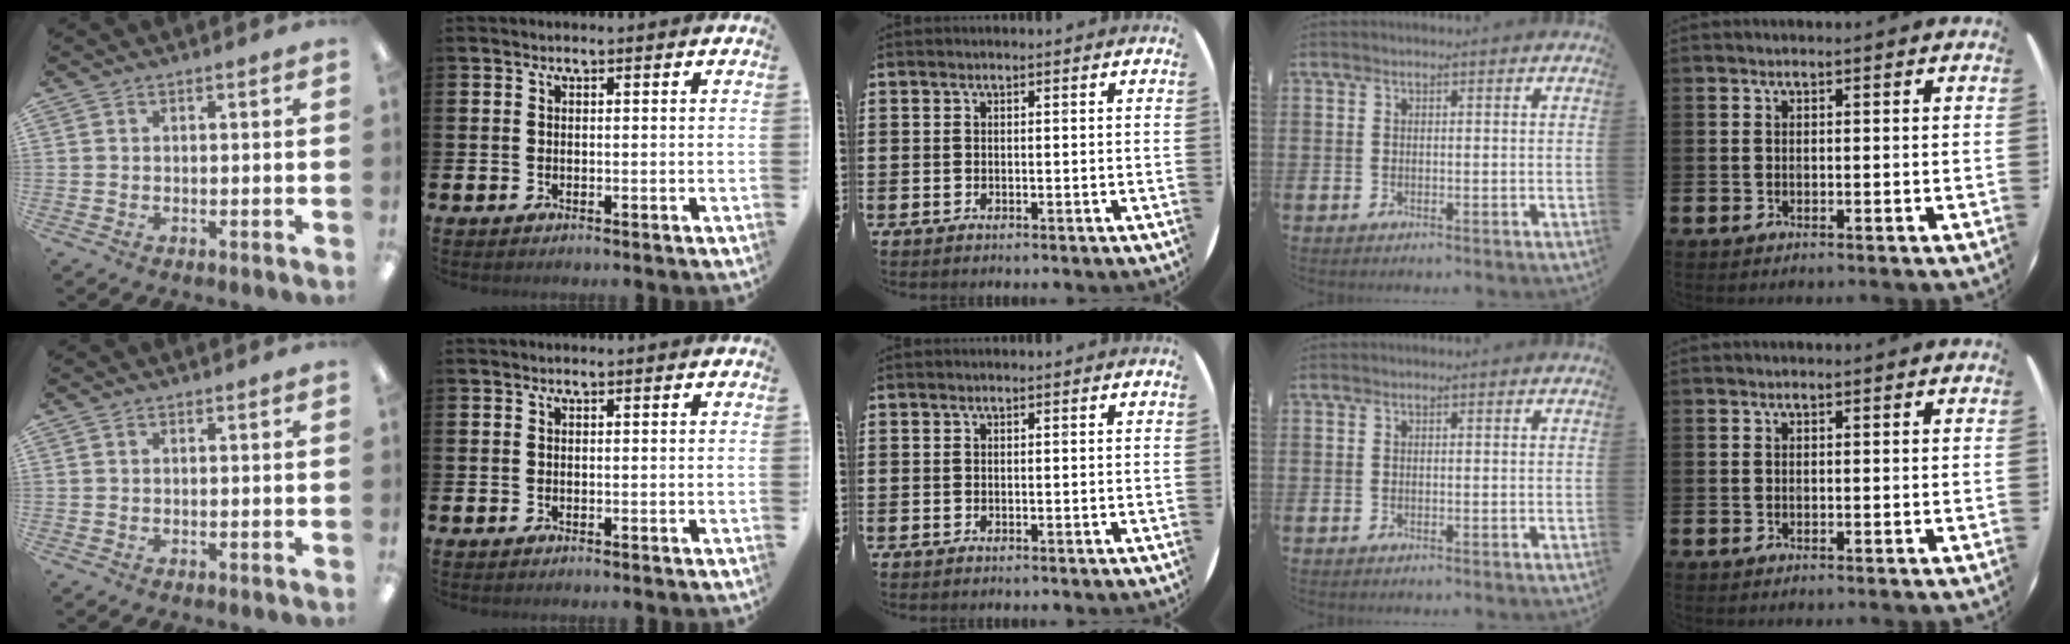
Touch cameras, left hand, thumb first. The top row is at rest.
{}